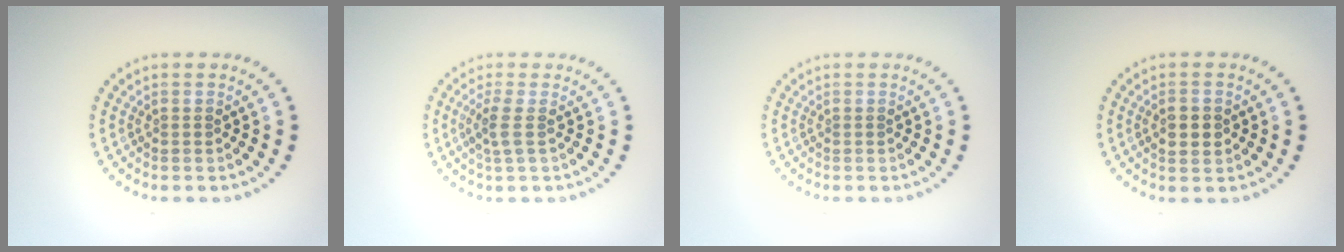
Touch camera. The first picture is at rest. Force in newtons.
{"total": 1.7, "press": 1.3, "slide": 1.1}
{"total": 0.0}
{"total": 2.6, "press": 2.6, "slide": 0.0}